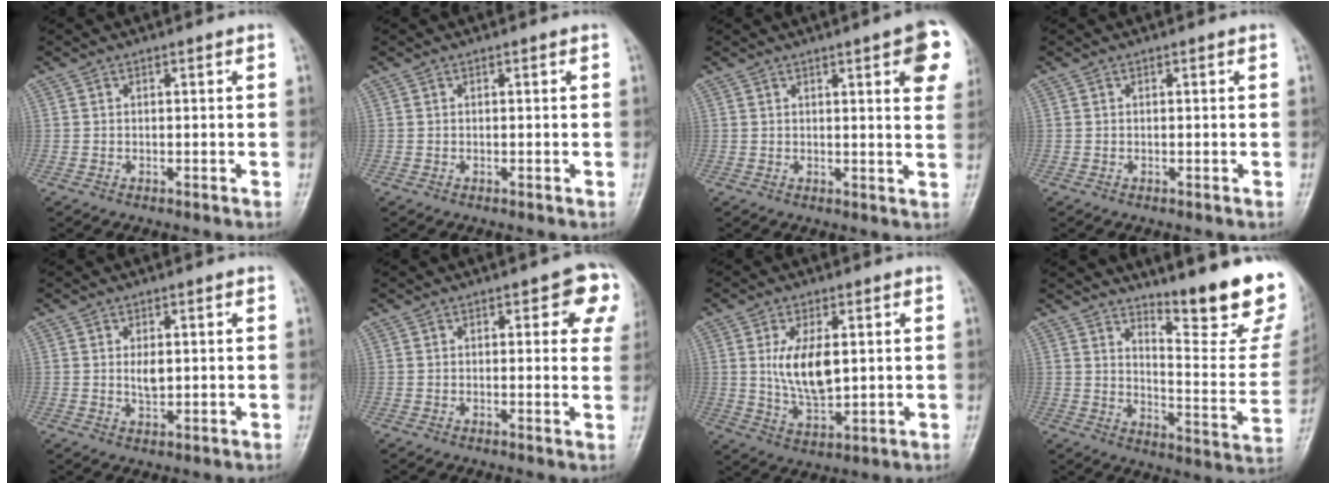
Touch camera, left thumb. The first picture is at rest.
{"total": 0.0}
{"total": 9.5, "force": [4.2, 1.9, 8.3], "torque": [-0.080, -0.011, 0.044]}
{"total": 0.0}
{"total": 2.9, "force": [0.7, 1.5, 2.5], "torque": [-0.037, -0.008, 0.013]}
{"total": 7.1, "force": [3.1, 3.3, 5.5], "torque": [-0.019, -0.005, 0.024]}
{"total": 9.2, "force": [1.7, 4.5, 7.9], "torque": [-0.135, -0.020, 0.040]}
{"total": 19.5, "force": [14.3, 3.5, 12.8], "torque": [-0.148, -0.123, 0.199]}